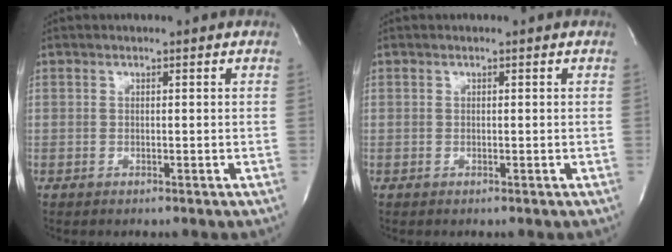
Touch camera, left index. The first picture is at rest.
{"total": 0.0}